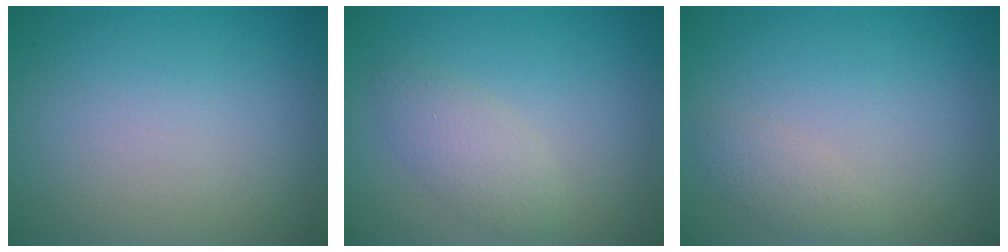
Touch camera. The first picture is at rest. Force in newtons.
{"total": 2.4, "press": 2.4, "slide": 0.1}
{"total": 1.4, "press": 1.4, "slide": 0.1}